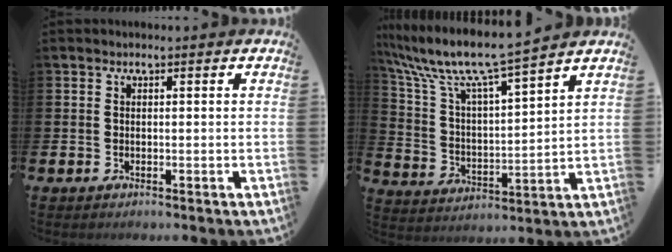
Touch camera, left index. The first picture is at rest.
{"total": 9.6, "force": [8.6, 0.6, 4.2], "torque": [-0.122, -0.054, 0.144]}